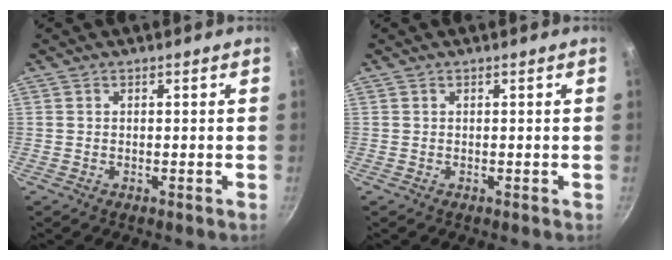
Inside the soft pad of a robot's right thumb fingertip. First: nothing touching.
{"total": 0.0}